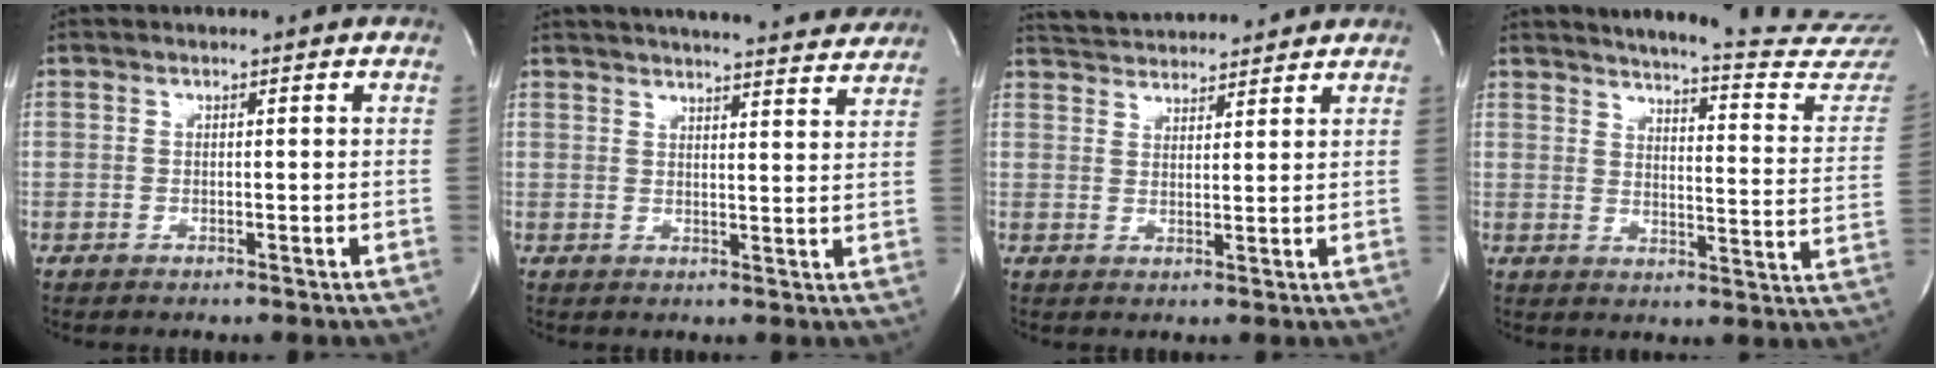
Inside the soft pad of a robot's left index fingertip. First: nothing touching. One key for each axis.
{"total": 19.3, "fx": 17.9, "fy": 1.9, "fz": 6.9, "tx": -0.103, "ty": 0.000, "tz": 0.223}
{"total": 9.3, "fx": 9.0, "fy": 1.1, "fz": 2.0, "tx": -0.043, "ty": 0.026, "tz": 0.138}
{"total": 21.6, "fx": 20.8, "fy": 0.0, "fz": 6.1, "tx": -0.079, "ty": -0.126, "tz": 0.234}